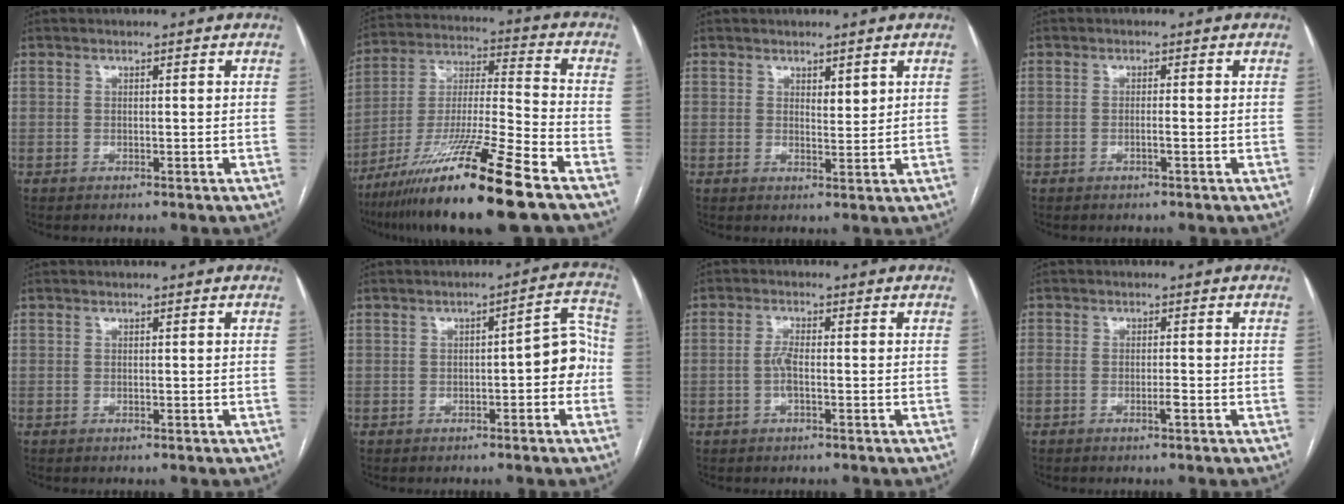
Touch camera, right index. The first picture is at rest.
{"total": 20.2, "force": [-13.3, -0.2, 15.2], "torque": [-0.278, -0.040, -0.237]}
{"total": 1.9, "force": [1.1, 0.7, 1.3], "torque": [-0.020, -0.007, 0.022]}
{"total": 1.1, "force": [-0.4, -0.1, 1.0], "torque": [-0.019, 0.001, -0.008]}
{"total": 0.0}
{"total": 6.7, "force": [-1.2, 2.0, 6.2], "torque": [-0.065, 0.035, -0.017]}
{"total": 2.6, "force": [-0.6, 0.6, 2.5], "torque": [-0.055, 0.000, -0.013]}
{"total": 1.8, "force": [-0.9, 0.2, 1.5], "torque": [-0.031, 0.001, -0.017]}